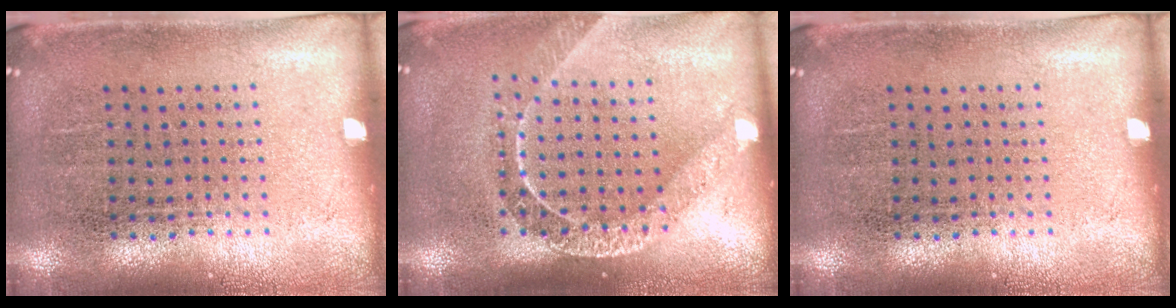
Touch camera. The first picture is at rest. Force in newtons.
{"total": 1.8, "press": 1.5, "slide": 1.0}
{"total": 0.0}